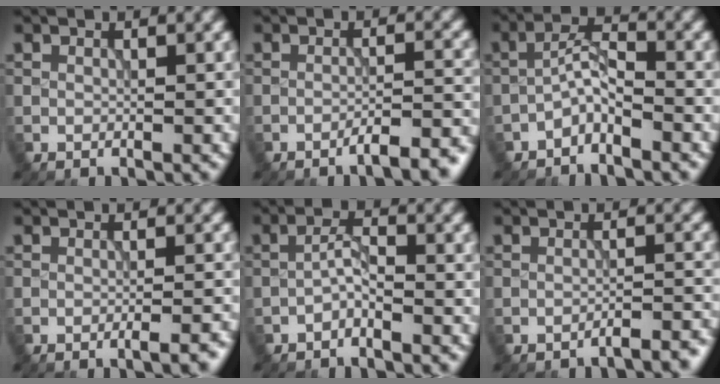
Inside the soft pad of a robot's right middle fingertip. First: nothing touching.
{"total": 4.8, "force": [-3.4, 1.0, 3.2], "torque": [-0.038, 0.011, -0.047]}
{"total": 2.3, "force": [-1.6, 0.6, 1.6], "torque": [-0.036, 0.013, -0.037]}
{"total": 2.5, "force": [-1.4, 0.6, 2.0], "torque": [-0.020, 0.005, -0.025]}
{"total": 1.4, "force": [-0.9, 0.3, 1.0], "torque": [-0.024, 0.008, -0.022]}
{"total": 3.0, "force": [-2.6, 0.6, 1.4], "torque": [-0.011, 0.007, -0.038]}